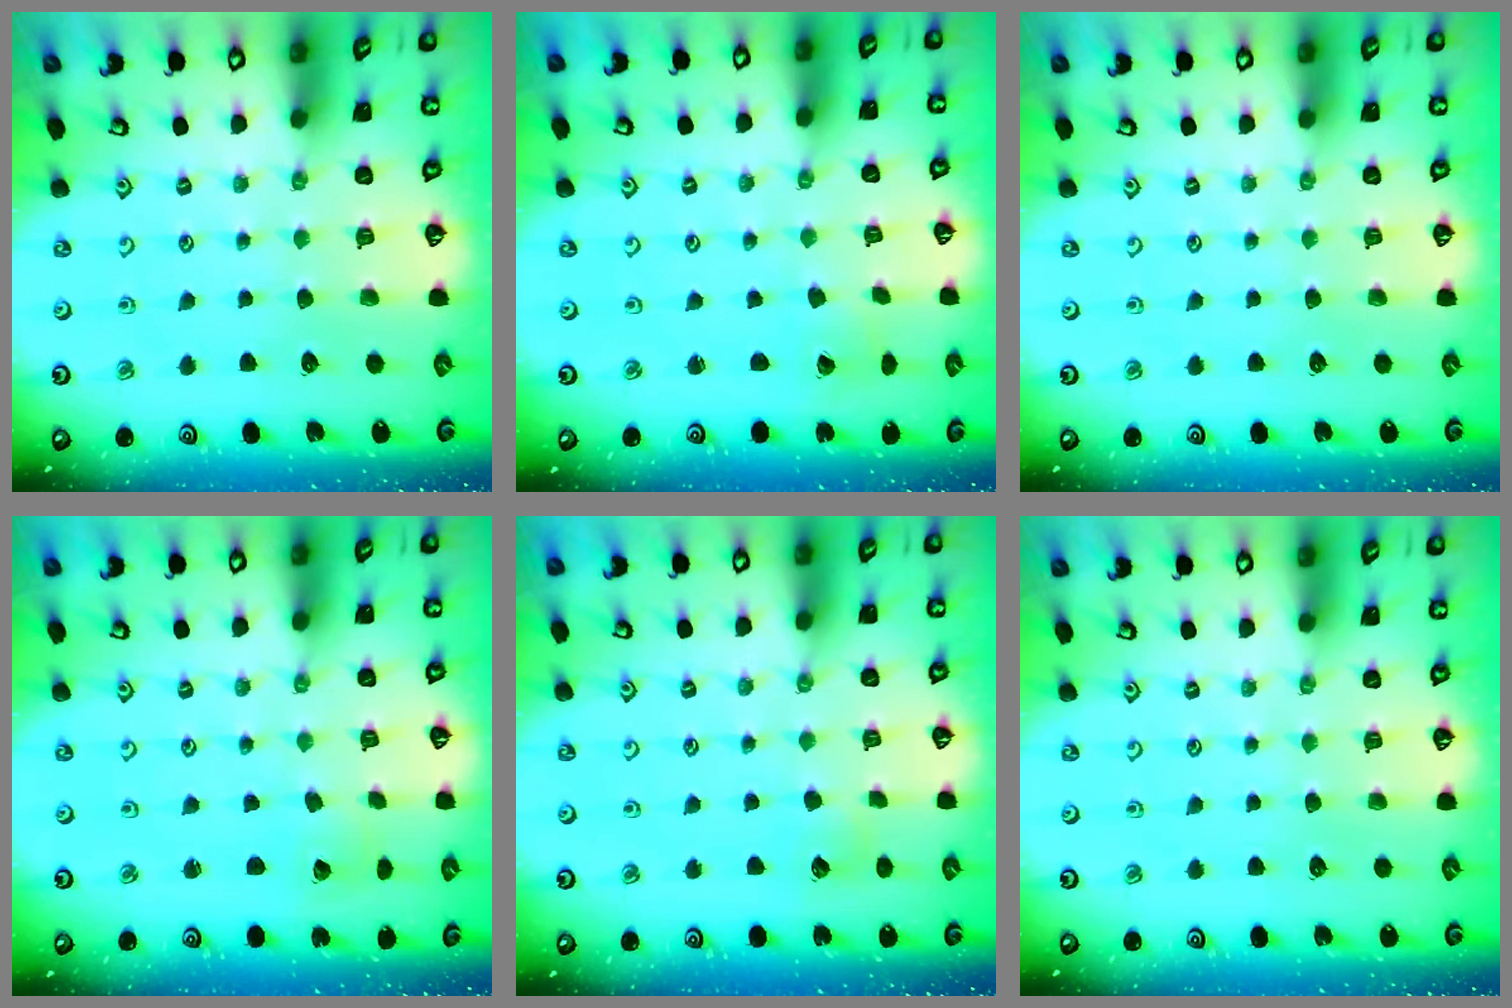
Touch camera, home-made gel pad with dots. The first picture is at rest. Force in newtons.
{"total": 2.6, "press": 2.6, "slide": 0.3}
{"total": 0.0}
{"total": 1.8, "press": 1.8, "slide": 0.1}
{"total": 5.9, "press": 5.9, "slide": 0.4}
{"total": 0.0}